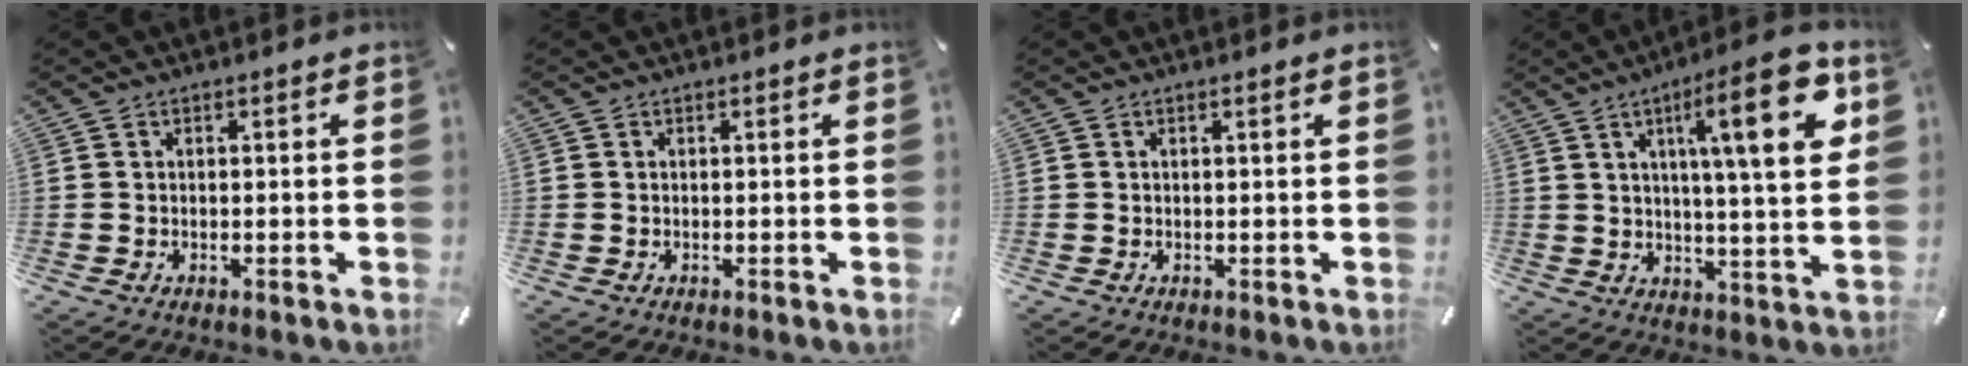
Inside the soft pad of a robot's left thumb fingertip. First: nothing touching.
{"total": 0.0}
{"total": 0.5, "force": [0.2, 0.0, 0.5], "torque": [-0.009, 0.000, 0.002]}
{"total": 18.8, "force": [6.9, 3.6, 17.2], "torque": [-0.249, -0.028, 0.088]}